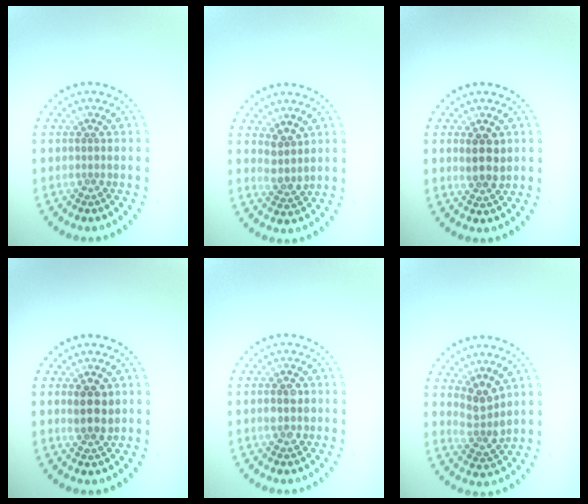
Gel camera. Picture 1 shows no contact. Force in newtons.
{"total": 2.2, "press": 1.8, "slide": 1.2}
{"total": 2.7, "press": 2.6, "slide": 0.9}
{"total": 2.7, "press": 2.6, "slide": 0.9}
{"total": 2.5, "press": 2.5, "slide": 0.1}
{"total": 2.9, "press": 2.3, "slide": 1.7}